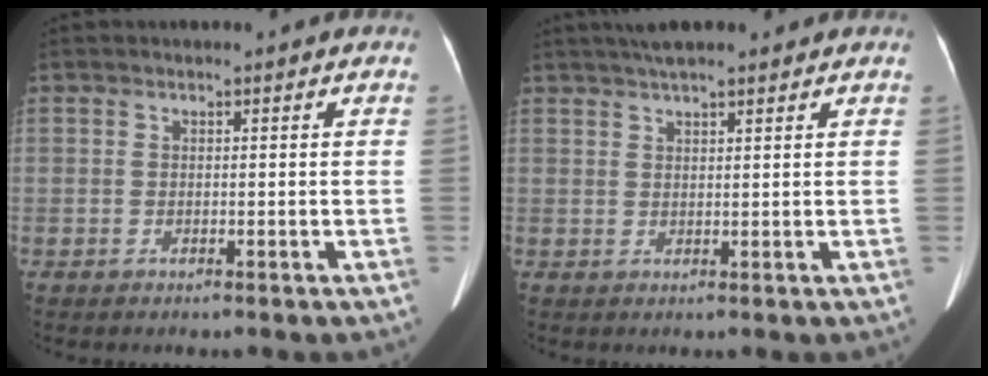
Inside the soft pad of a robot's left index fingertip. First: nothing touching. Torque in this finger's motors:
{"motor_torque": [-0.57, -1.23, -0.09, -0.01]}